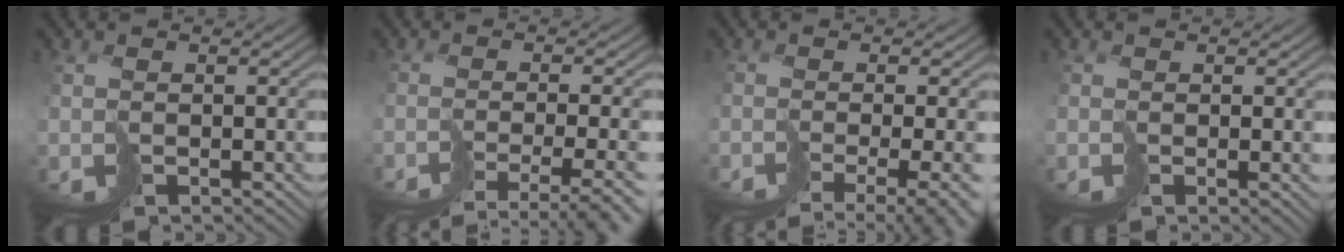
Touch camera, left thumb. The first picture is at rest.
{"total": 6.5, "force": [-5.2, 0.9, 3.8], "torque": [-0.047, -0.011, -0.056]}
{"total": 7.6, "force": [-4.9, 2.1, 5.5], "torque": [-0.061, -0.015, -0.028]}
{"total": 1.1, "force": [0.3, 0.2, 1.0], "torque": [-0.015, -0.003, 0.006]}